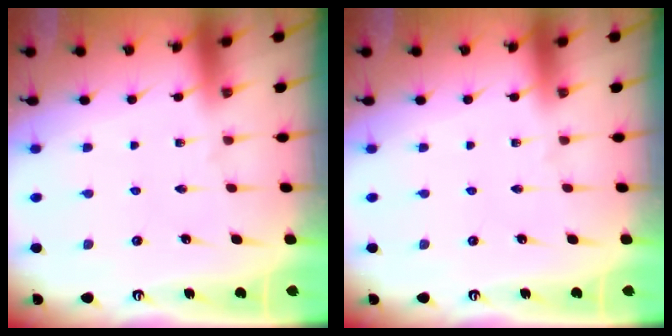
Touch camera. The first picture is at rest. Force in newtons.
{"total": 0.0}